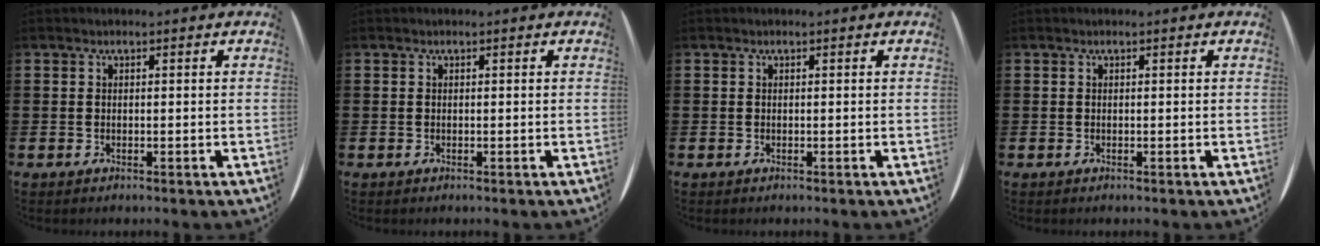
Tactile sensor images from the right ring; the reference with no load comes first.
{"total": 0.0}
{"total": 0.0}
{"total": 0.0}